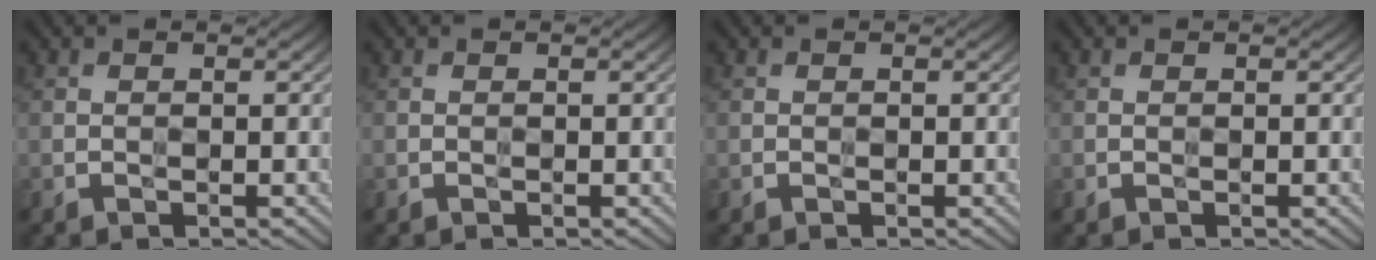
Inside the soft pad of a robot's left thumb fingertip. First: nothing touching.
{"total": 0.0}
{"total": 0.0}
{"total": 0.0}